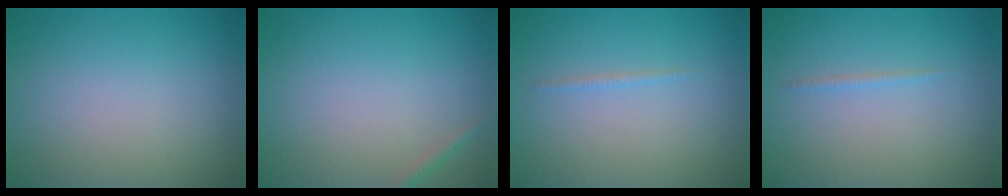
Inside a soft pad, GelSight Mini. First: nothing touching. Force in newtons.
{"total": 0.7, "press": 0.7, "slide": 0.0}
{"total": 0.6, "press": 0.6, "slide": 0.1}
{"total": 0.6, "press": 0.6, "slide": 0.1}